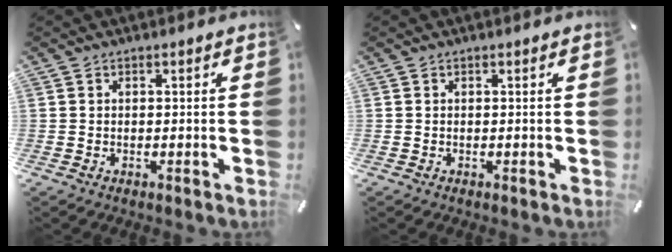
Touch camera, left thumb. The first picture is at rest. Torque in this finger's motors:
{"motor_torque": [0.00, 0.00, 0.00, 0.00, 0.00]}